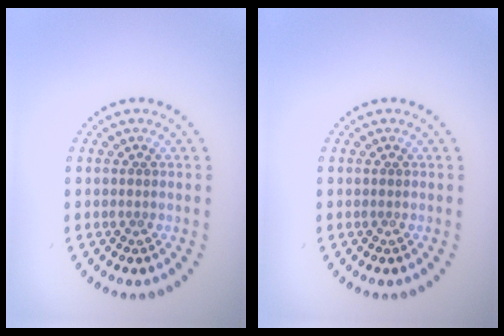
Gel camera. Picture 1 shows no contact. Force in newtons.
{"total": 0.0}